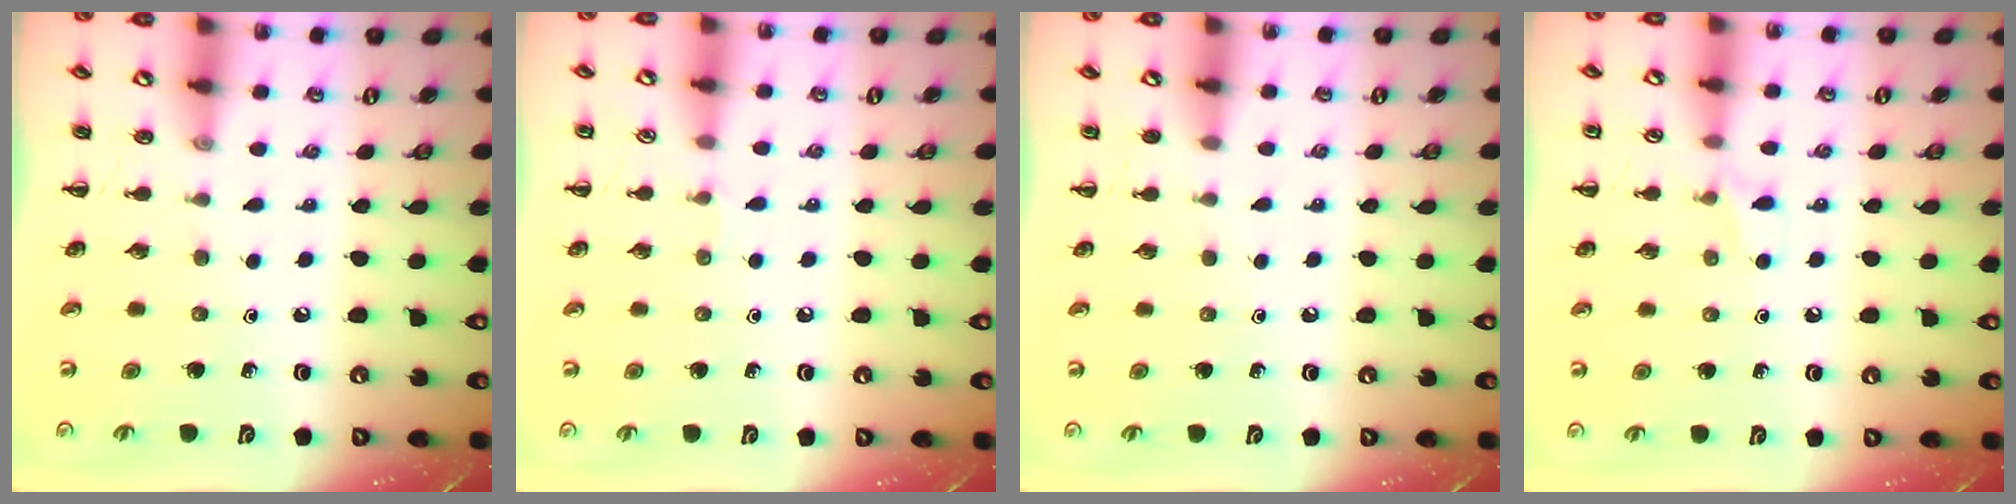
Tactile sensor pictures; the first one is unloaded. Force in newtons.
{"total": 2.9, "press": 2.7, "slide": 1.1}
{"total": 1.9, "press": 1.9, "slide": 0.4}
{"total": 5.0, "press": 4.7, "slide": 1.8}